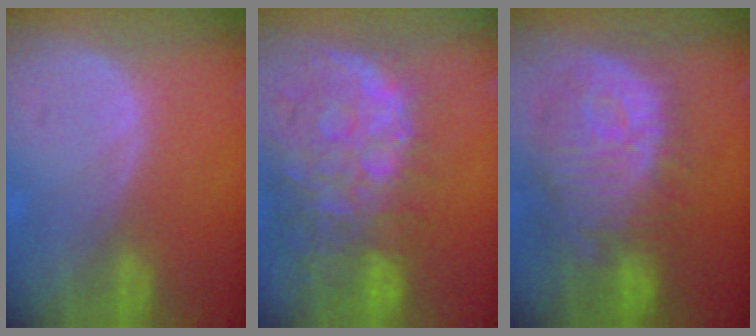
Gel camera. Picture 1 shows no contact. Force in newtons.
{"total": 13.9, "press": 11.3, "slide": 8.1}
{"total": 12.5, "press": 11.2, "slide": 5.6}